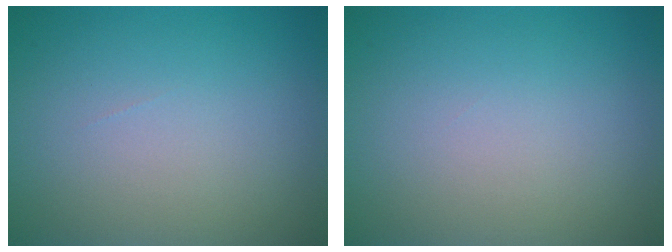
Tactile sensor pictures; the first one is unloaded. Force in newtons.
{"total": 0.0}